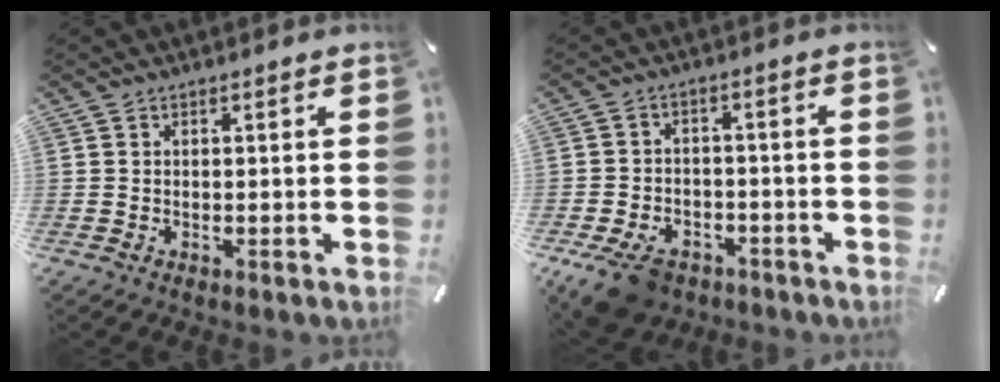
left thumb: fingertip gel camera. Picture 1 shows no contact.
{"total": 9.2, "force": [-5.8, 5.7, 4.4], "torque": [-0.086, 0.032, -0.101]}